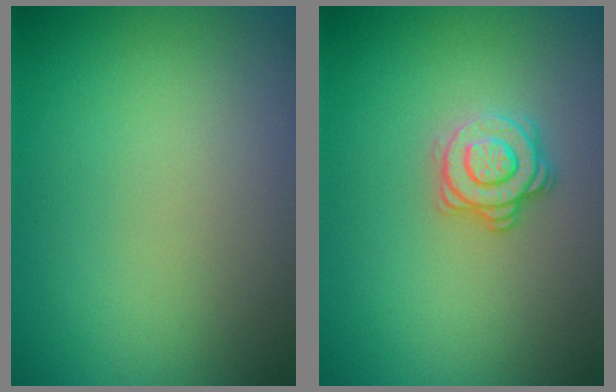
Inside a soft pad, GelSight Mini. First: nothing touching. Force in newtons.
{"total": 2.8, "press": 2.5, "slide": 1.2}